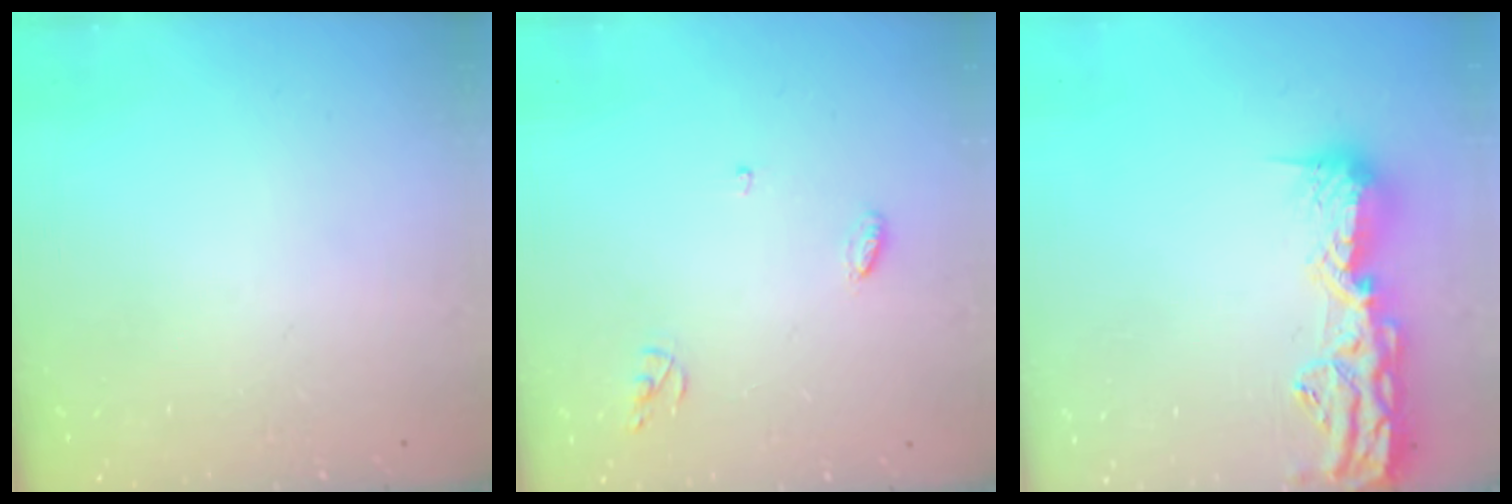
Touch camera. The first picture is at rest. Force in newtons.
{"total": 4.7, "press": 4.7, "slide": 0.1}
{"total": 16.3, "press": 15.9, "slide": 3.5}